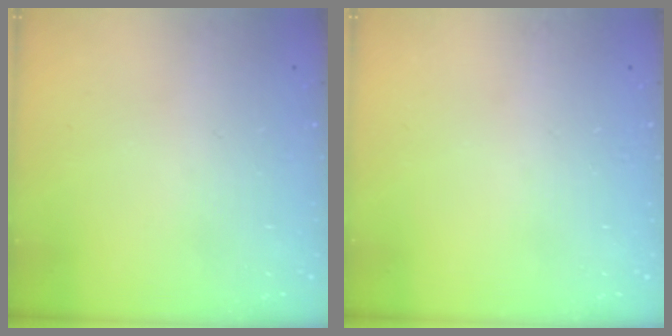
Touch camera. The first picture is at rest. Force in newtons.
{"total": 0.0}